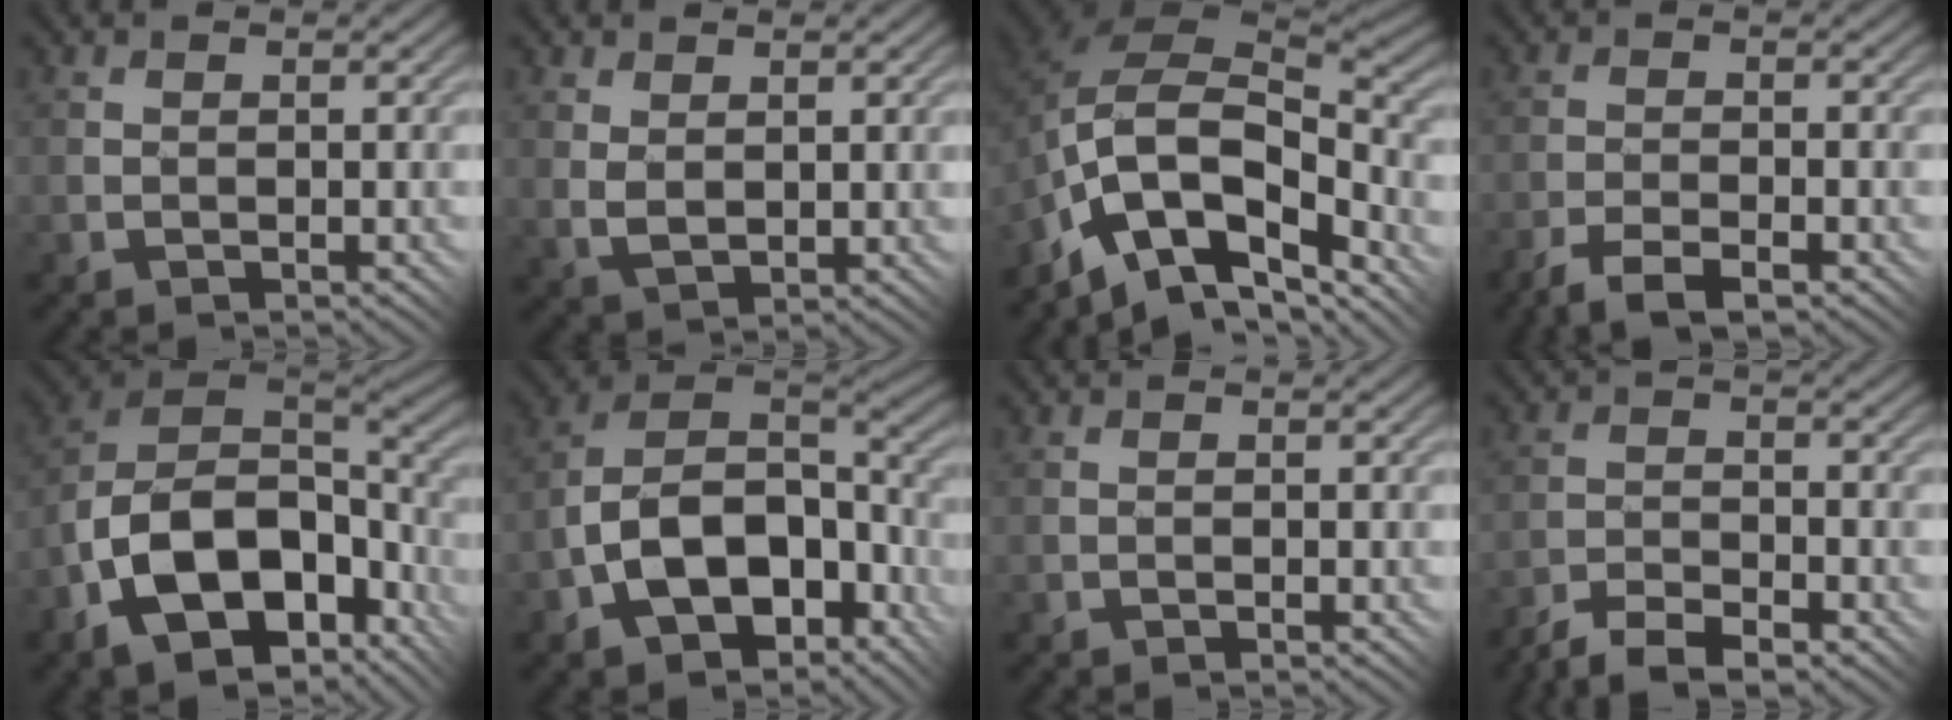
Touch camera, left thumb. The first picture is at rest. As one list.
[{"total": 2.3, "force": [1.1, 1.1, 1.6], "torque": [-0.040, -0.002, 0.027]}, {"total": 11.9, "force": [-6.7, 6.0, 7.8], "torque": [-0.152, -0.005, -0.129]}, {"total": 4.6, "force": [-3.5, 1.1, 2.9], "torque": [-0.049, 0.004, -0.065]}, {"total": 15.8, "force": [-6.5, 9.1, 11.2], "torque": [-0.231, -0.024, -0.108]}, {"total": 13.9, "force": [-5.4, 8.2, 9.9], "torque": [-0.191, -0.020, -0.096]}, {"total": 0.0}, {"total": 5.7, "force": [-4.7, 1.3, 2.8], "torque": [-0.047, -0.001, -0.091]}]